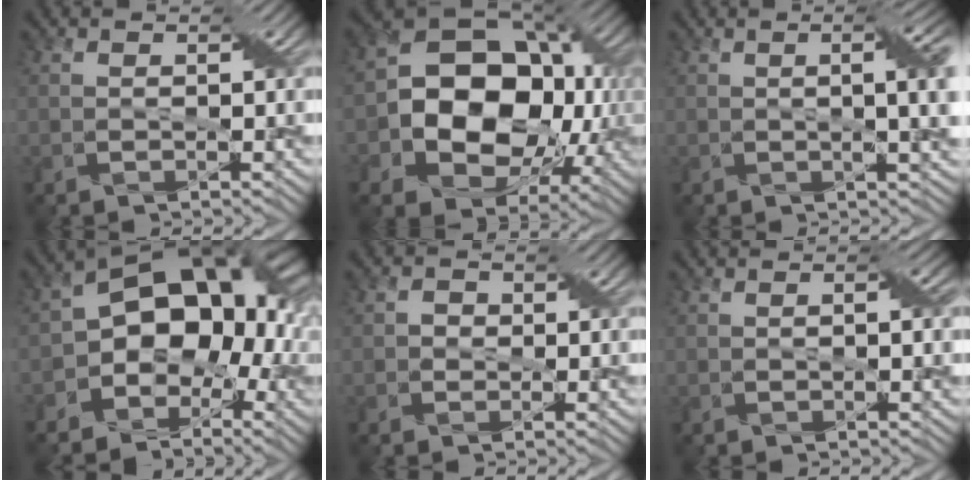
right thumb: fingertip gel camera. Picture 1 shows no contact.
{"total": 16.4, "force": [-1.2, 12.3, 10.7], "torque": [-0.165, -0.021, -0.015]}
{"total": 6.6, "force": [0.8, 1.8, 6.3], "torque": [-0.078, 0.012, 0.013]}
{"total": 14.5, "force": [-1.7, 10.6, 9.7], "torque": [-0.115, 0.007, -0.035]}
{"total": 1.3, "force": [-0.1, 1.3, 0.3], "torque": [-0.006, 0.002, -0.006]}
{"total": 1.5, "force": [0.1, 0.2, 1.5], "torque": [-0.022, 0.005, 0.001]}